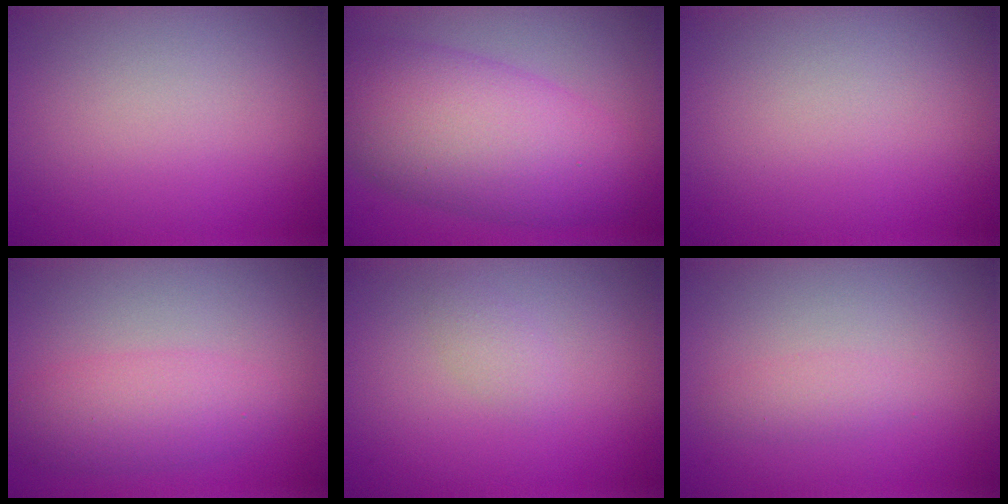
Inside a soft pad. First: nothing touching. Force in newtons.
{"total": 9.9, "press": 9.9, "slide": 0.1}
{"total": 0.0}
{"total": 3.5, "press": 3.5, "slide": 0.2}
{"total": 1.2, "press": 1.2, "slide": 0.1}
{"total": 1.1, "press": 1.1, "slide": 0.0}